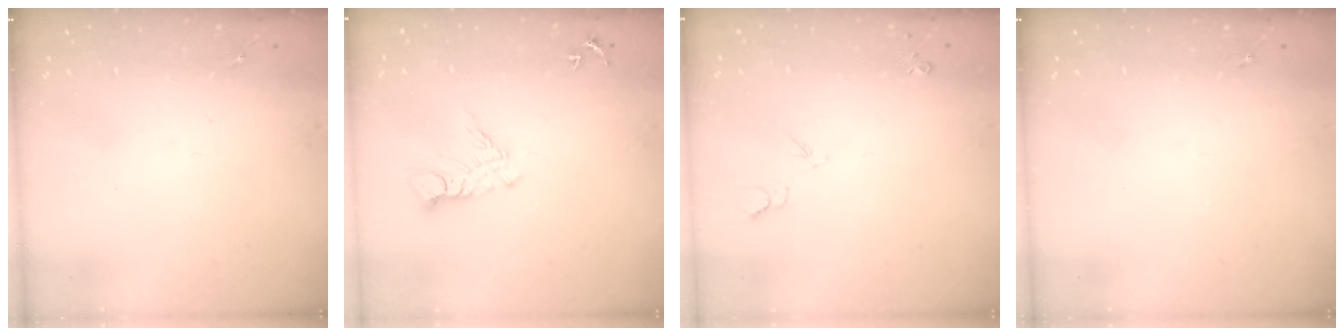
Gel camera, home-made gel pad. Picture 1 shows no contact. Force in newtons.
{"total": 9.2, "press": 9.1, "slide": 0.8}
{"total": 5.0, "press": 4.9, "slide": 0.7}
{"total": 0.0}